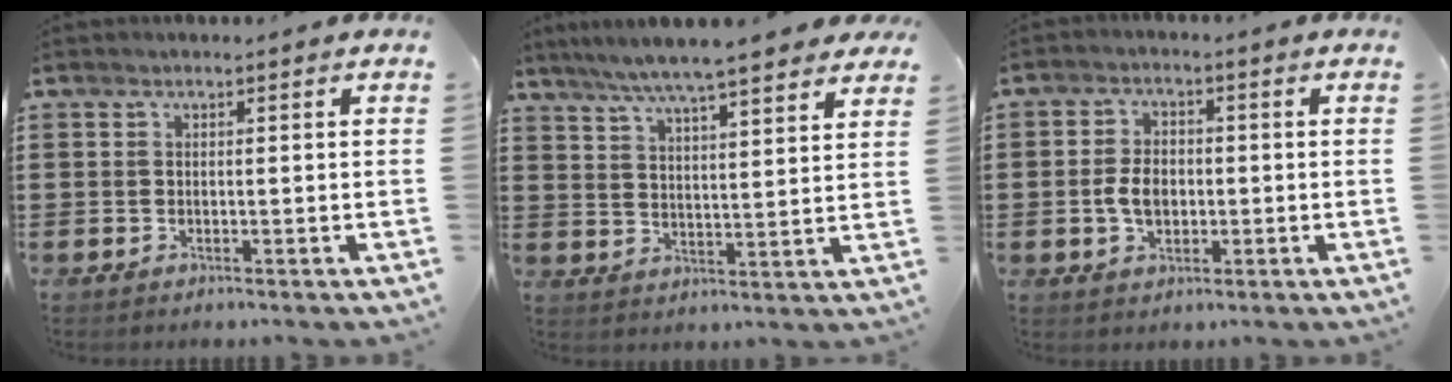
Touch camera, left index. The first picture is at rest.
{"total": 6.6, "force": [5.8, -0.2, 3.1], "torque": [-0.081, -0.028, 0.099]}
{"total": 4.8, "force": [-0.6, 3.0, 3.7], "torque": [-0.077, -0.001, -0.018]}